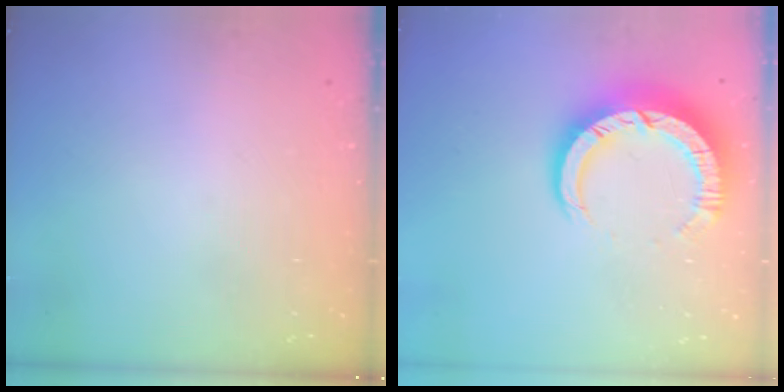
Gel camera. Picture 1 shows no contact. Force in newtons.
{"total": 10.4, "press": 10.4, "slide": 1.1}